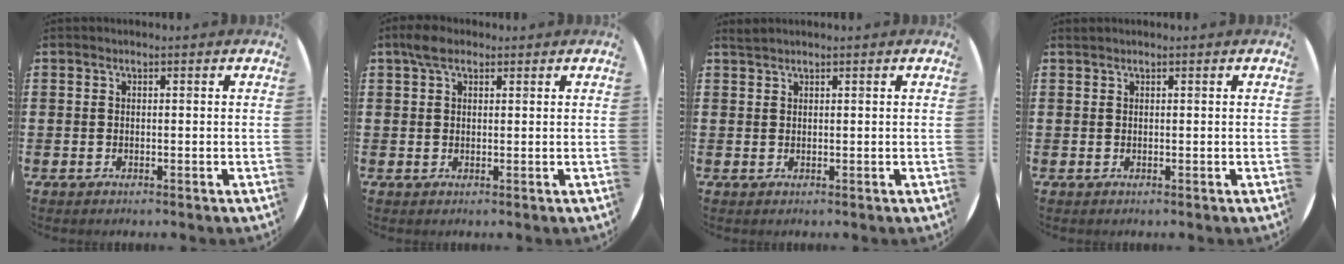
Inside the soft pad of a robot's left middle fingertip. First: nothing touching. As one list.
[{"total": 2.9, "force": [2.0, 1.4, 1.6], "torque": [-0.026, 0.006, 0.034]}, {"total": 0.7, "force": [0.7, -0.1, -0.1], "torque": [0.000, 0.000, 0.015]}, {"total": 0.0}]